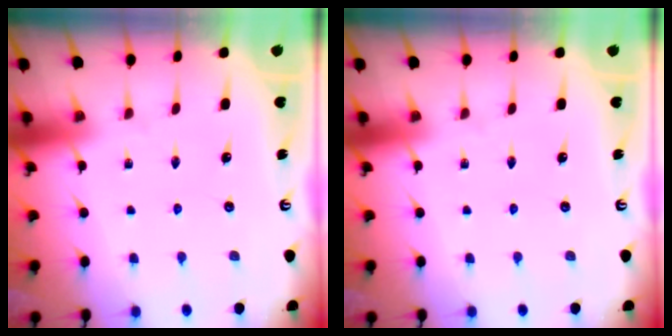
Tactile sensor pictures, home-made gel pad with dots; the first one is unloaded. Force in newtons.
{"total": 0.0}